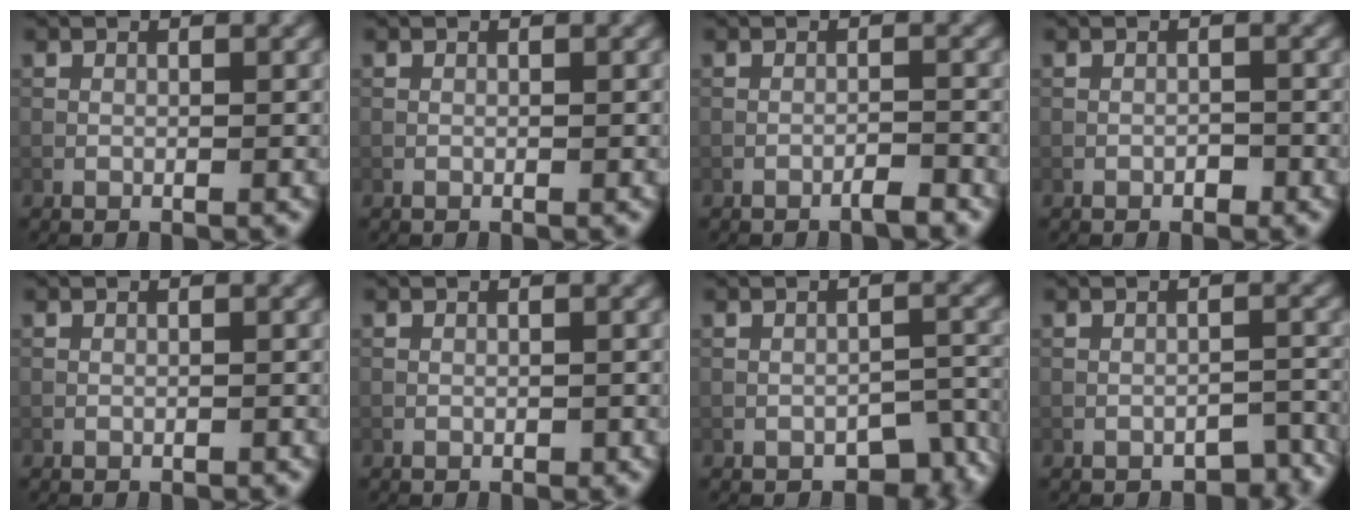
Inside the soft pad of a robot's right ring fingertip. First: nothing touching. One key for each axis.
{"total": 0.0}
{"total": 1.2, "fx": -1.0, "fy": 0.0, "fz": 0.6, "tx": -0.007, "ty": 0.004, "tz": -0.021}
{"total": 0.7, "fx": -0.5, "fy": 0.4, "fz": 0.4, "tx": -0.003, "ty": 0.001, "tz": -0.008}
{"total": 0.0}
{"total": 0.0}
{"total": 3.8, "fx": -2.7, "fy": 2.0, "fz": 1.9, "tx": -0.012, "ty": -0.008, "tz": -0.030}
{"total": 2.0, "fx": -1.7, "fy": 0.8, "fz": 0.7, "tx": -0.003, "ty": 0.002, "tz": -0.019}